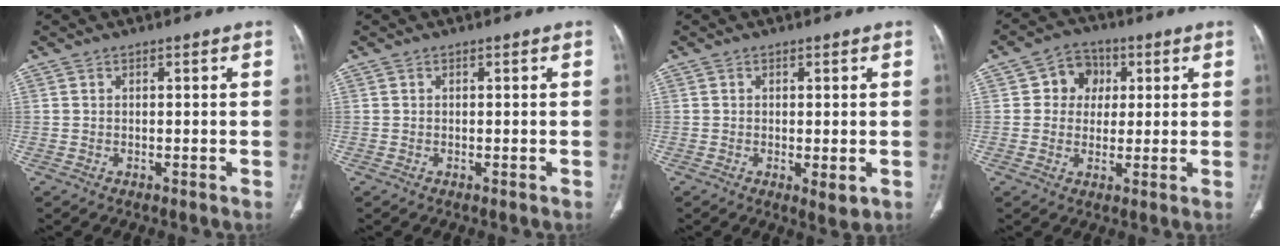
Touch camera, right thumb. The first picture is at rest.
{"total": 0.0}
{"total": 2.8, "force": [-0.6, 1.1, 2.6], "torque": [-0.042, -0.010, -0.007]}
{"total": 7.1, "force": [1.6, 6.3, 2.9], "torque": [-0.004, 0.005, 0.019]}